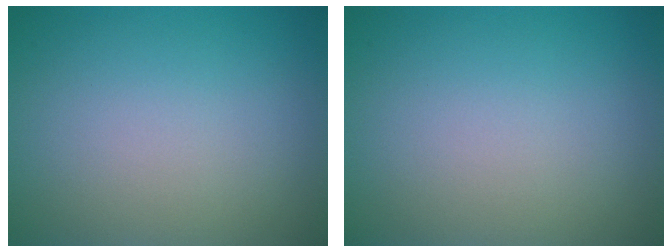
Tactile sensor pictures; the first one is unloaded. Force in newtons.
{"total": 0.0}